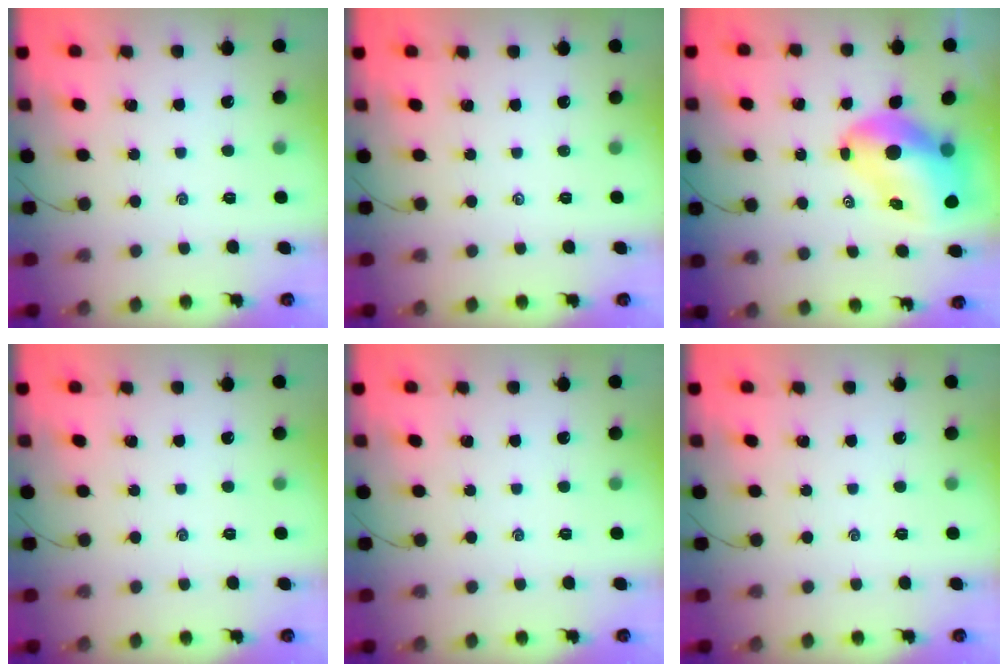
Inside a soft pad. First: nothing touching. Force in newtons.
{"total": 0.0}
{"total": 11.9, "press": 11.4, "slide": 3.3}
{"total": 0.0}
{"total": 0.0}
{"total": 0.0}